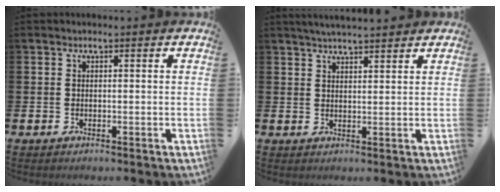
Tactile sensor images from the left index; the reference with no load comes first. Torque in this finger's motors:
{"motor_torque": [0.00, -2.14, 0.07, 0.10]}